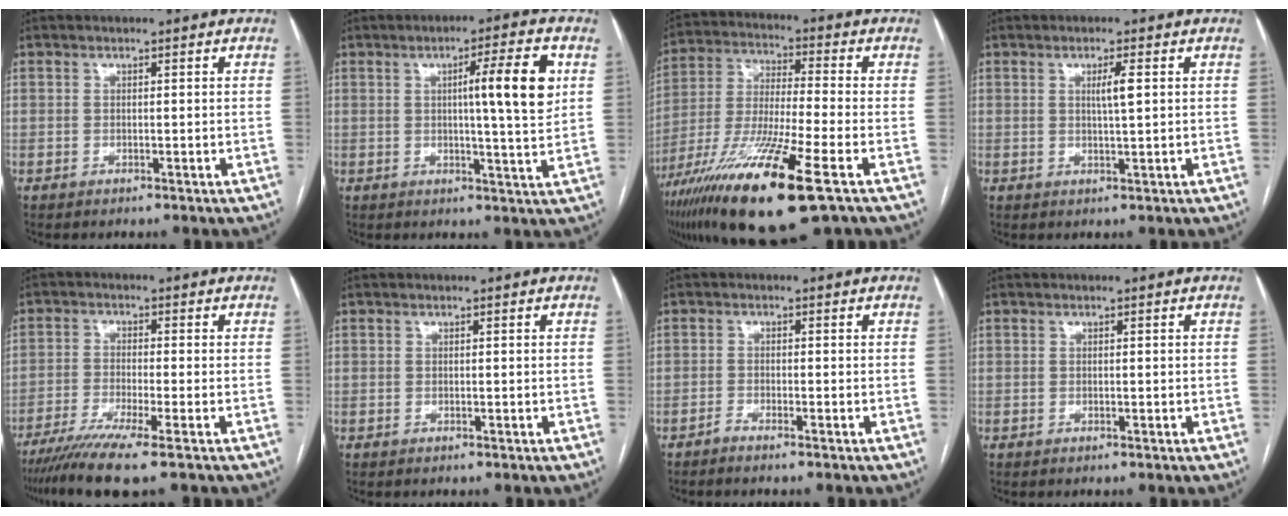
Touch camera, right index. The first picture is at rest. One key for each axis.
{"total": 9.2, "fx": 2.1, "fy": -0.1, "fz": 9.0, "tx": -0.133, "ty": 0.001, "tz": 0.027}
{"total": 19.4, "fx": -10.3, "fy": 1.0, "fz": 16.4, "tx": -0.326, "ty": -0.049, "tz": -0.188}
{"total": 2.6, "fx": 0.7, "fy": -0.1, "fz": 2.5, "tx": -0.045, "ty": -0.003, "tz": 0.011}
{"total": 8.3, "fx": -6.1, "fy": -1.0, "fz": 5.6, "tx": -0.089, "ty": -0.021, "tz": -0.103}
{"total": 0.0}
{"total": 1.5, "fx": -1.3, "fy": -0.3, "fz": 0.7, "tx": -0.012, "ty": 0.002, "tz": -0.025}
{"total": 0.0}